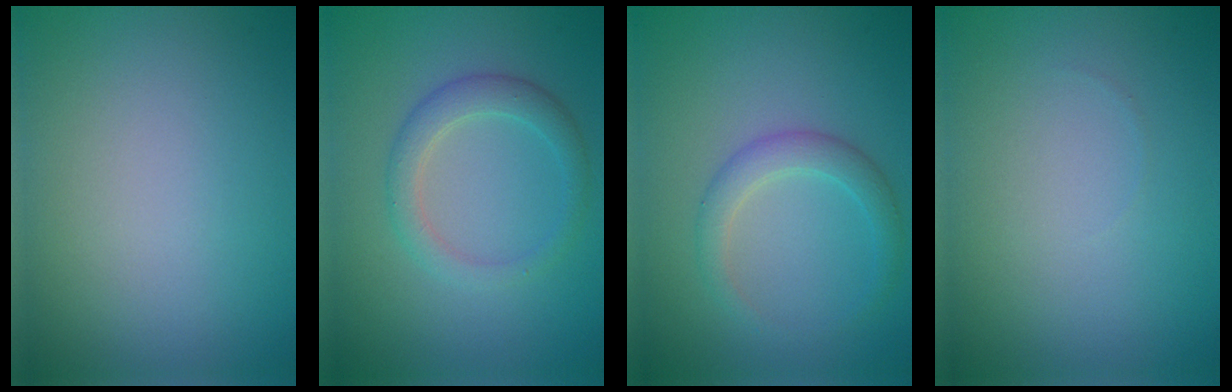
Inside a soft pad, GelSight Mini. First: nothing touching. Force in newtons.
{"total": 2.7, "press": 2.7, "slide": 0.2}
{"total": 2.5, "press": 2.5, "slide": 0.1}
{"total": 0.0}